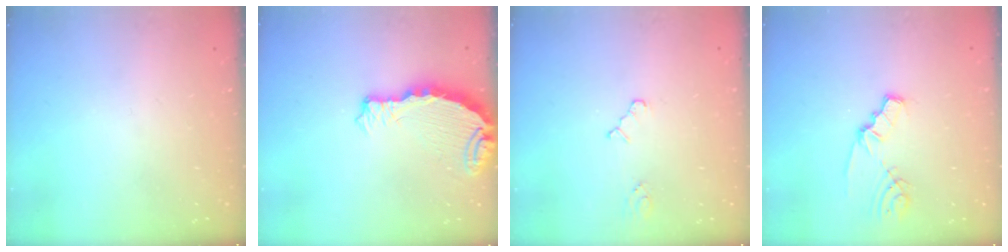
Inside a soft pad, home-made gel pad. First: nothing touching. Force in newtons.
{"total": 7.9, "press": 7.9, "slide": 0.9}
{"total": 2.8, "press": 2.8, "slide": 0.4}
{"total": 2.7, "press": 2.7, "slide": 0.3}